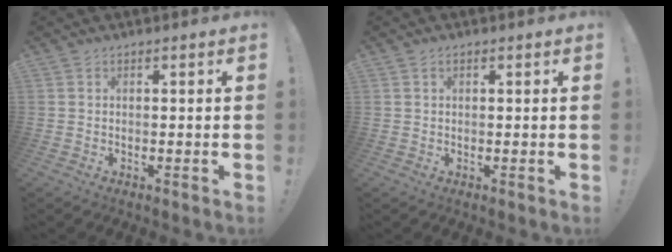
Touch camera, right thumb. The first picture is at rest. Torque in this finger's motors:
{"motor_torque": [-0.28, -0.27, -0.31, 0.13, 0.04]}